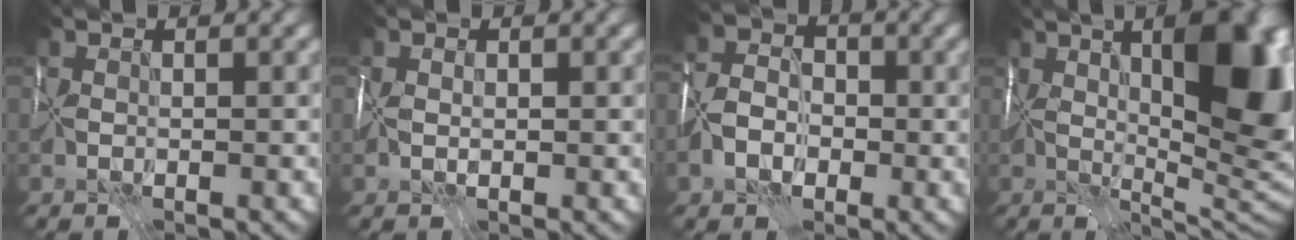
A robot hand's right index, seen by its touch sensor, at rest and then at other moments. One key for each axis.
{"total": 2.3, "fx": 0.2, "fy": 1.5, "fz": 1.7, "tx": -0.036, "ty": 0.000, "tz": 0.002}
{"total": 5.0, "fx": -1.9, "fy": 3.8, "fz": 2.7, "tx": -0.058, "ty": 0.001, "tz": -0.048}
{"total": 16.7, "fx": 4.2, "fy": 6.8, "fz": 14.7, "tx": -0.173, "ty": 0.018, "tz": 0.064}